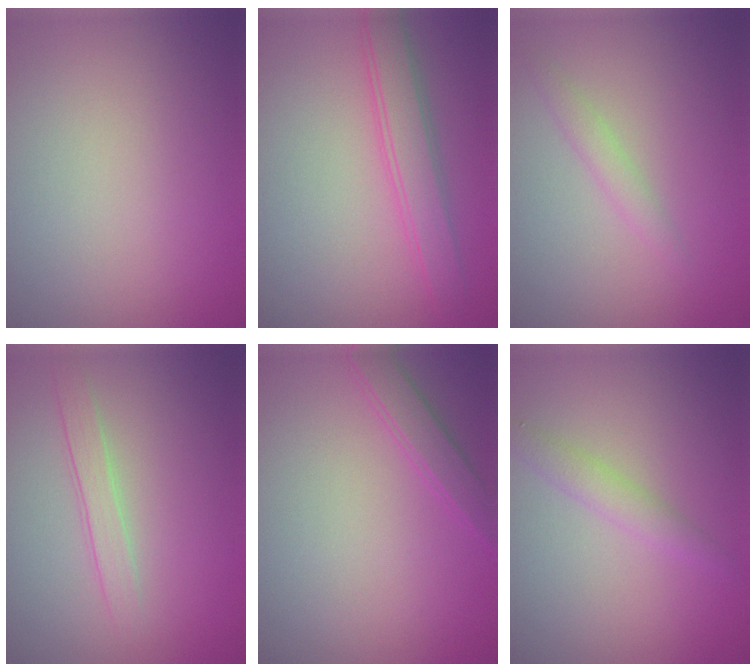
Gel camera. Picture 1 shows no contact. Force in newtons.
{"total": 2.4, "press": 2.4, "slide": 0.2}
{"total": 1.4, "press": 1.4, "slide": 0.1}
{"total": 1.9, "press": 1.9, "slide": 0.1}
{"total": 1.9, "press": 1.9, "slide": 0.1}
{"total": 1.9, "press": 1.9, "slide": 0.1}